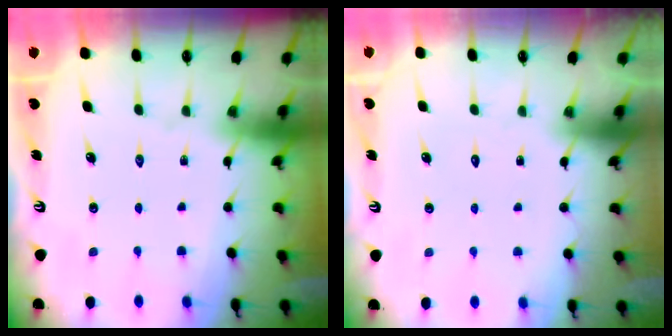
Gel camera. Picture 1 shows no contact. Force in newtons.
{"total": 1.4, "press": 1.4, "slide": 0.1}